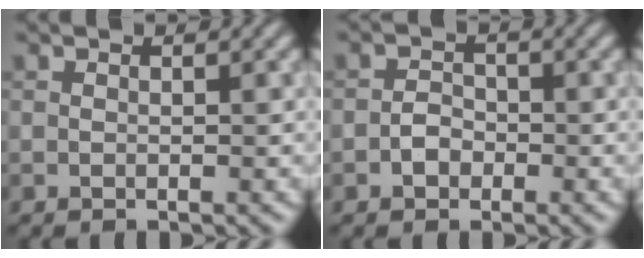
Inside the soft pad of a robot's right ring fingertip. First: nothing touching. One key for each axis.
{"total": 1.6, "fx": -0.8, "fy": 1.2, "fz": 0.7, "tx": -0.011, "ty": 0.005, "tz": -0.016}